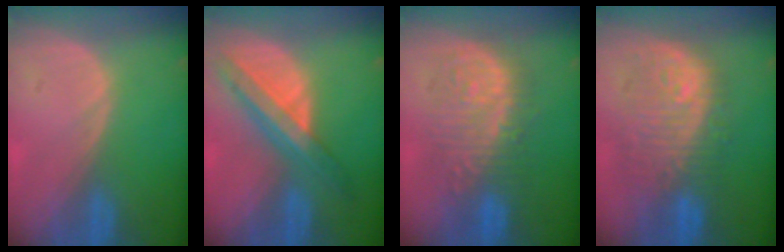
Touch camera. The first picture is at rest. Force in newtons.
{"total": 8.3, "press": 7.1, "slide": 4.4}
{"total": 9.2, "press": 9.2, "slide": 0.0}
{"total": 11.0, "press": 10.5, "slide": 3.3}